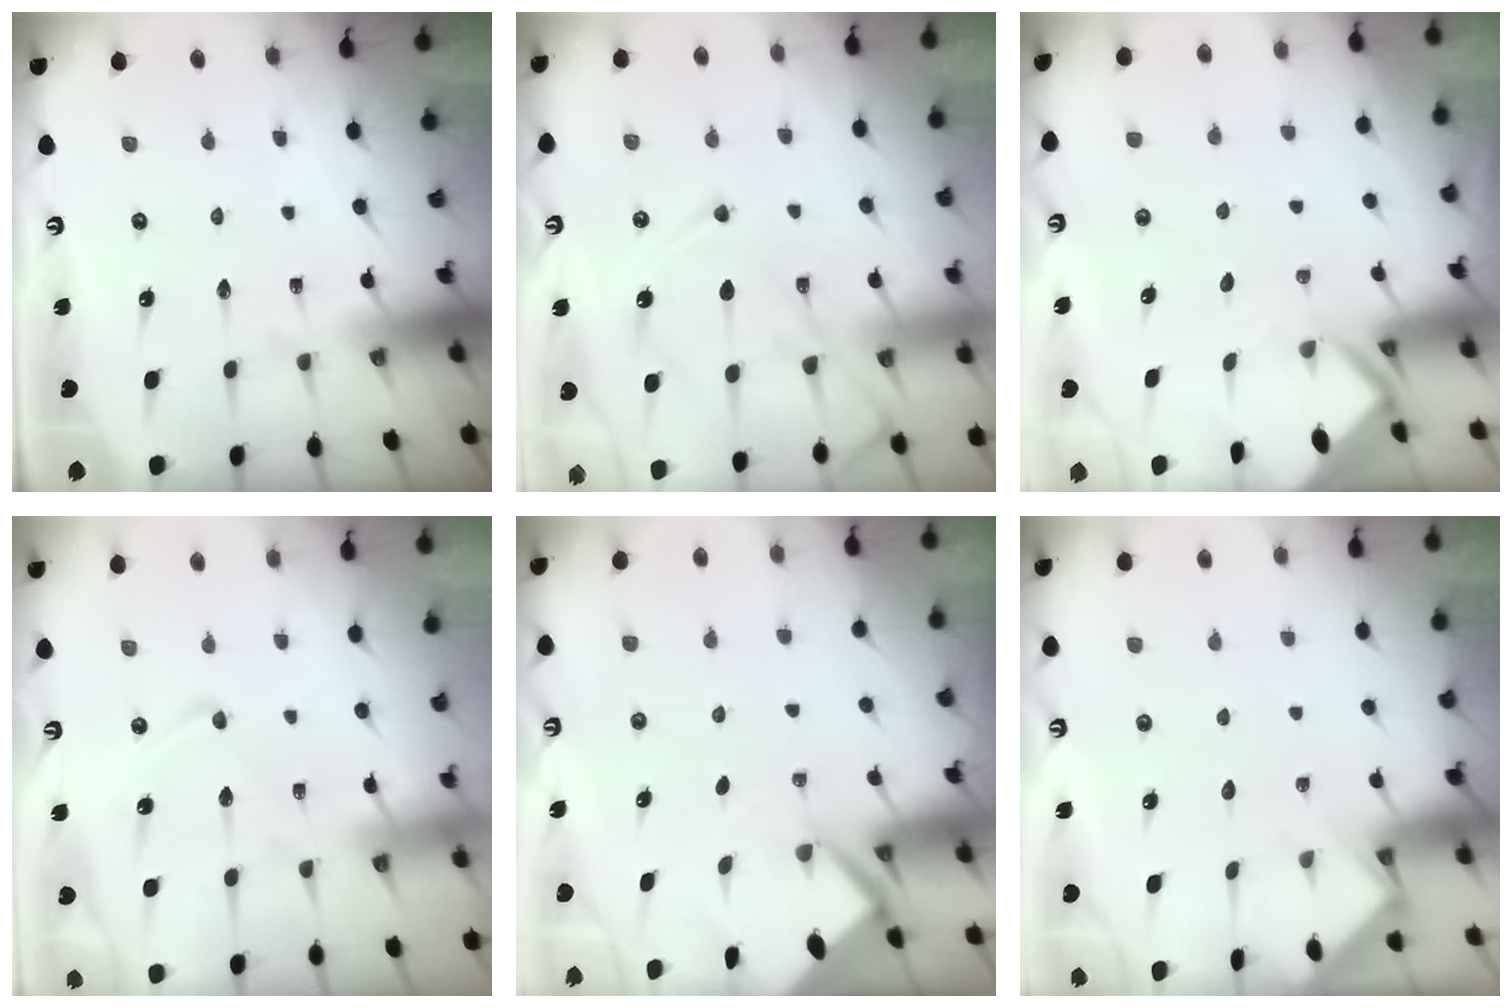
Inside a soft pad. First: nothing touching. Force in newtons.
{"total": 14.1, "press": 14.0, "slide": 1.4}
{"total": 3.3, "press": 3.3, "slide": 0.1}
{"total": 7.6, "press": 7.5, "slide": 0.8}
{"total": 3.2, "press": 3.2, "slide": 0.2}
{"total": 3.1, "press": 3.0, "slide": 0.3}